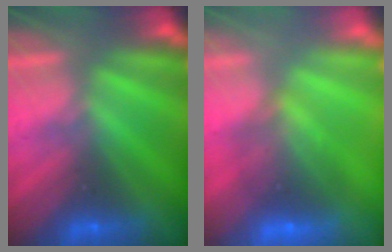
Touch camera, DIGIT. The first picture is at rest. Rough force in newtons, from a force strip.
{"total": 7.2}